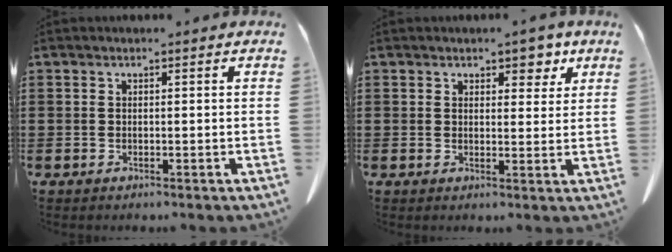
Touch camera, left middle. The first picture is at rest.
{"total": 4.3, "force": [3.3, 2.0, 2.0], "torque": [-0.015, -0.011, 0.053]}